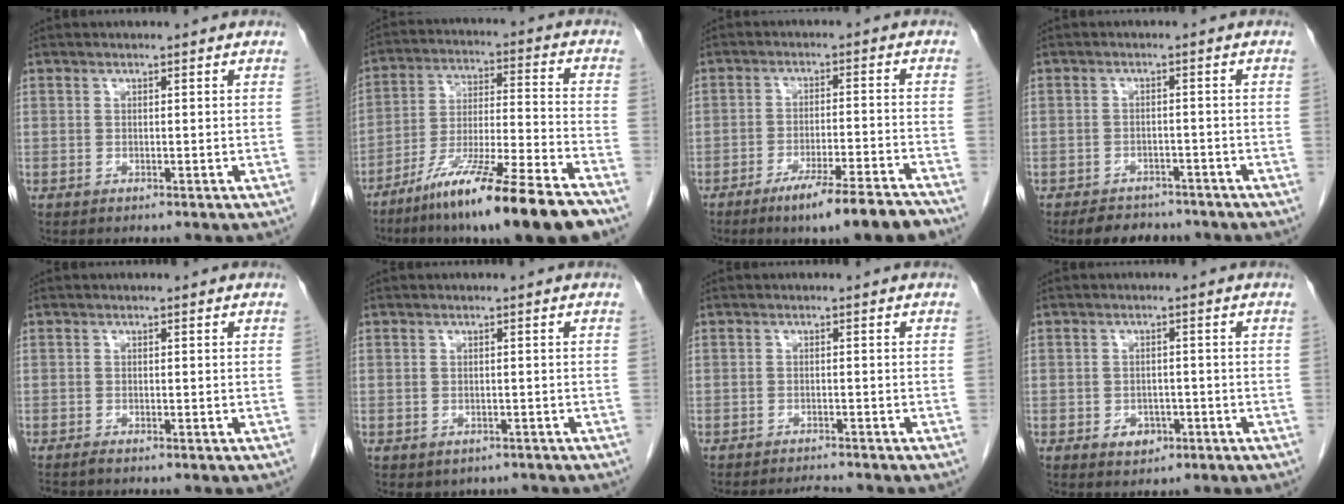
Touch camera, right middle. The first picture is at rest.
{"total": 17.0, "force": [-12.2, -0.2, 11.9], "torque": [-0.205, -0.034, -0.213]}
{"total": 9.6, "force": [-7.2, 0.1, 6.4], "torque": [-0.087, -0.014, -0.114]}
{"total": 6.0, "force": [-5.1, 2.8, 1.5], "torque": [-0.019, 0.003, -0.069]}
{"total": 0.8, "force": [-0.7, 0.0, 0.3], "torque": [-0.011, -0.003, -0.015]}
{"total": 2.4, "force": [-1.6, 1.6, 0.6], "torque": [-0.005, 0.001, -0.016]}
{"total": 2.2, "force": [-2.2, -0.4, 0.1], "torque": [-0.005, -0.012, -0.034]}
{"total": 2.9, "force": [-1.3, 2.2, 1.4], "torque": [-0.016, 0.005, -0.008]}